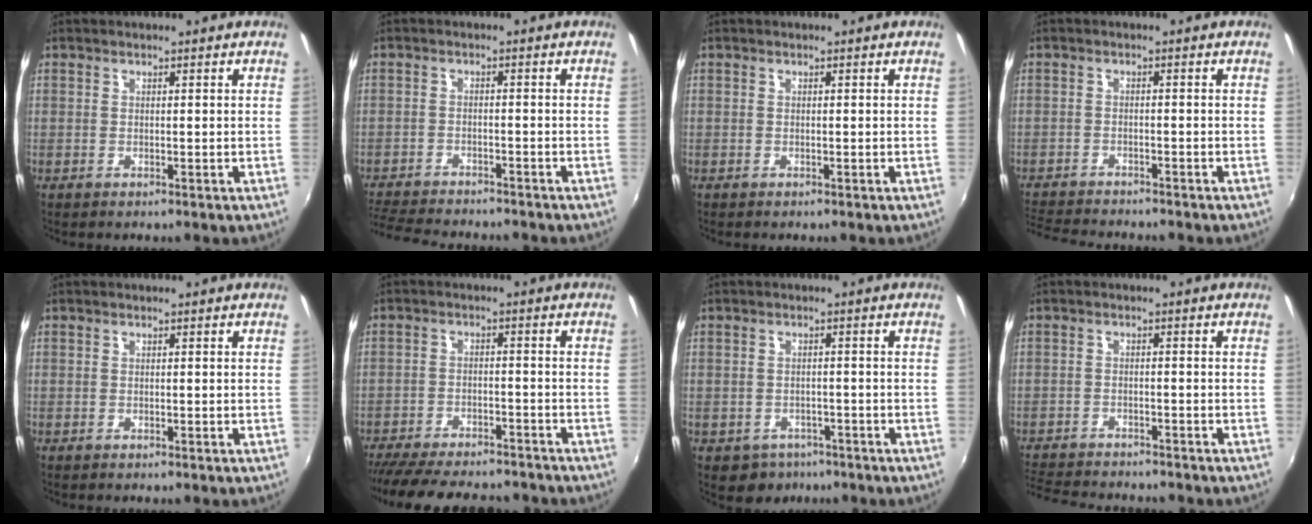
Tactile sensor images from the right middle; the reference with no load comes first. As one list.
[{"total": 11.5, "force": [-10.5, 2.4, 4.2], "torque": [-0.111, -0.018, -0.170]}, {"total": 0.0}, {"total": 8.6, "force": [-8.1, 1.3, 2.6], "torque": [-0.077, -0.015, -0.137]}, {"total": 0.0}, {"total": 19.3, "force": [-16.6, 5.2, 8.4], "torque": [-0.174, -0.026, -0.240]}, {"total": 5.2, "force": [-3.2, 3.9, 1.2], "torque": [-0.039, -0.006, -0.041]}, {"total": 10.2, "force": [-9.4, 2.3, 3.3], "torque": [-0.094, -0.013, -0.154]}]